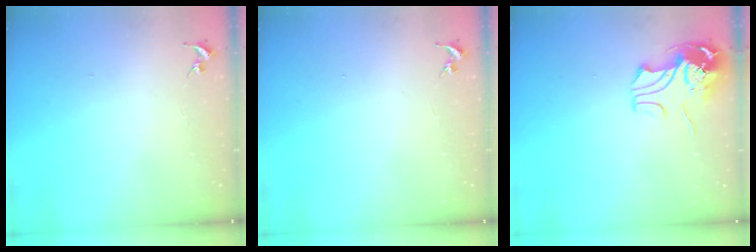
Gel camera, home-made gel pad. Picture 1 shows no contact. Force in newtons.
{"total": 0.0}
{"total": 10.6, "press": 10.6, "slide": 0.8}